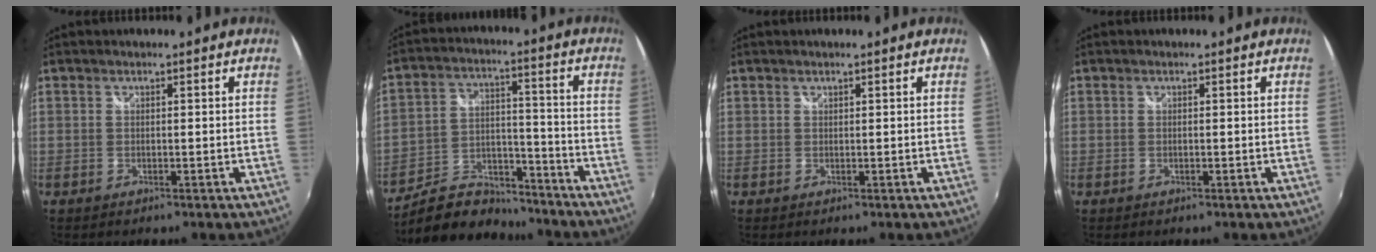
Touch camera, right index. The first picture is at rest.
{"total": 13.8, "force": [-11.9, 5.8, 3.9], "torque": [-0.089, 0.029, -0.189]}
{"total": 0.0}
{"total": 0.0}